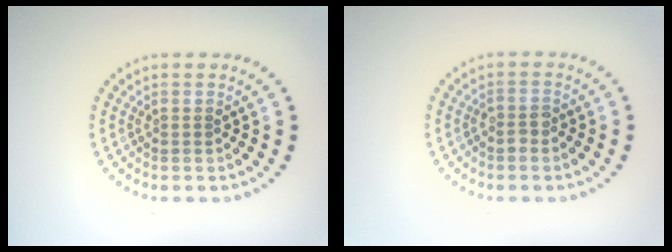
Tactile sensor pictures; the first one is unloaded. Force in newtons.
{"total": 0.9, "press": 0.8, "slide": 0.5}